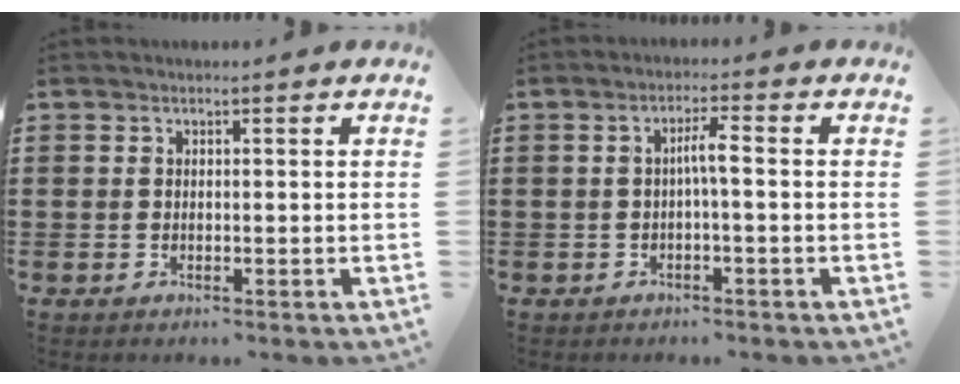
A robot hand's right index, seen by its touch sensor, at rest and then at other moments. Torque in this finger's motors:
{"motor_torque": [0.66, -0.29, 0.27, 0.08]}